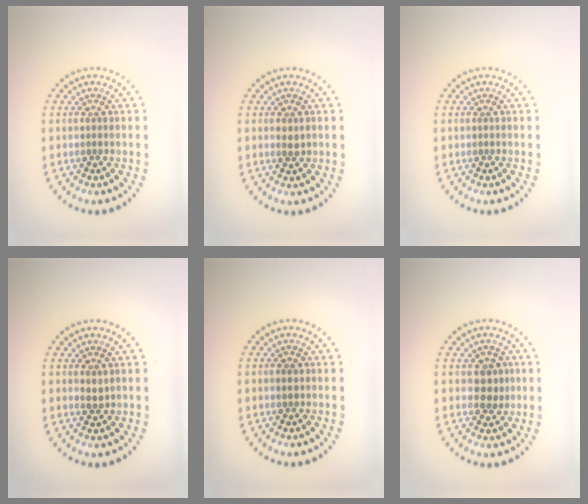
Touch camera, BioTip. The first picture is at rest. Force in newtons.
{"total": 1.0, "press": 1.0, "slide": 0.2}
{"total": 0.0}
{"total": 0.7, "press": 0.7, "slide": 0.3}
{"total": 0.9, "press": 0.8, "slide": 0.3}
{"total": 2.1, "press": 2.0, "slide": 0.6}